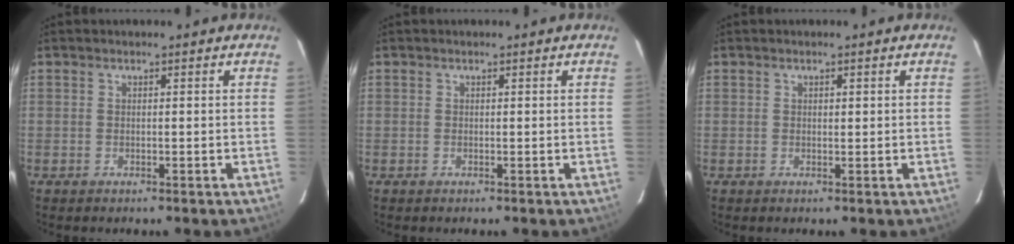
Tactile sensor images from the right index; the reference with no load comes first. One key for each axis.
{"total": 0.0}
{"total": 0.6, "fx": 0.2, "fy": 0.3, "fz": 0.5, "tx": -0.008, "ty": 0.000, "tz": 0.004}